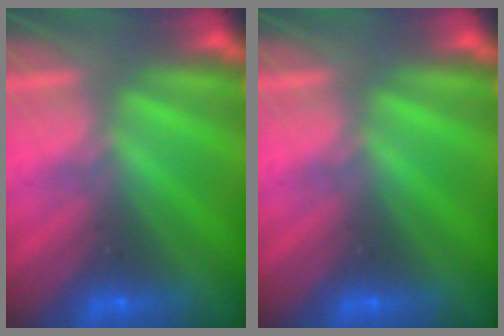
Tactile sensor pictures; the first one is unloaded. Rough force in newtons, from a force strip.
{"total": 0.0}